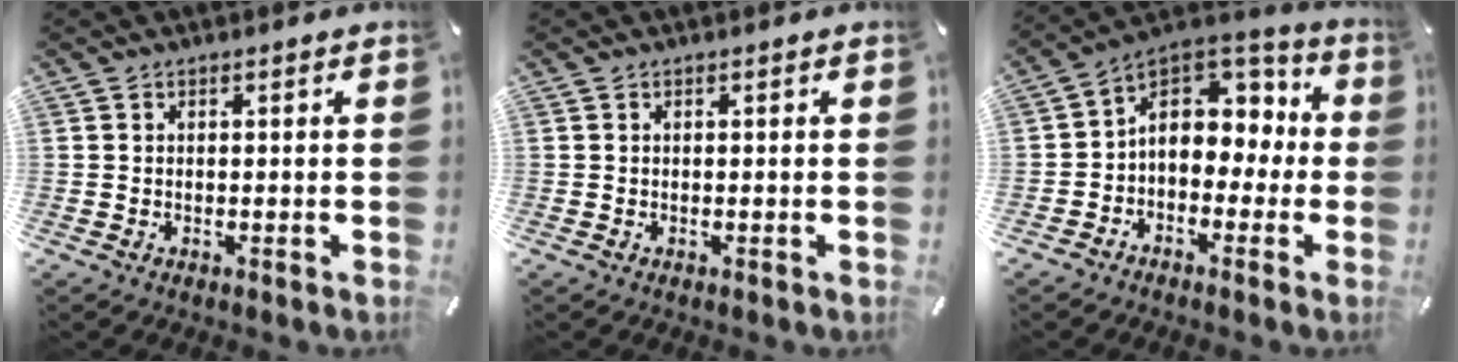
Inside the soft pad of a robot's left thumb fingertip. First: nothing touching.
{"total": 0.0}
{"total": 9.3, "force": [1.0, 8.0, 4.6], "torque": [-0.079, -0.006, 0.022]}